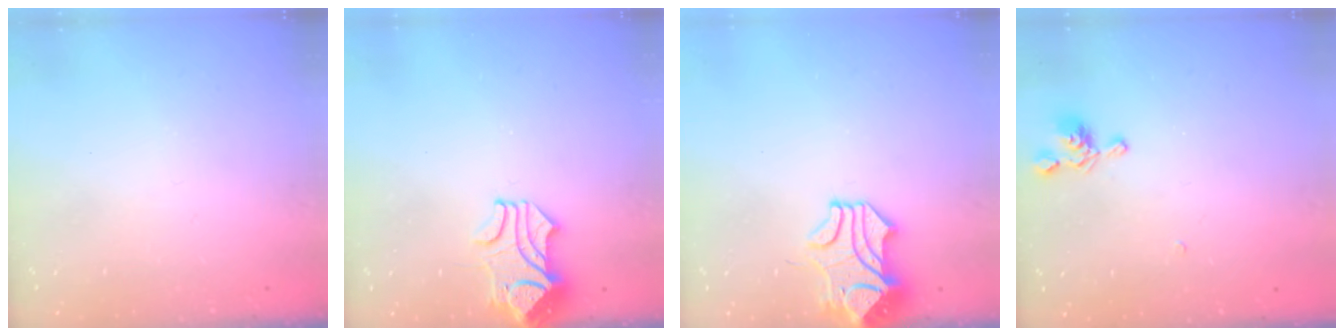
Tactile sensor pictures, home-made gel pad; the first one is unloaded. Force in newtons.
{"total": 2.0, "press": 1.7, "slide": 1.0}
{"total": 2.7, "press": 2.5, "slide": 1.1}
{"total": 6.4, "press": 6.4, "slide": 0.2}